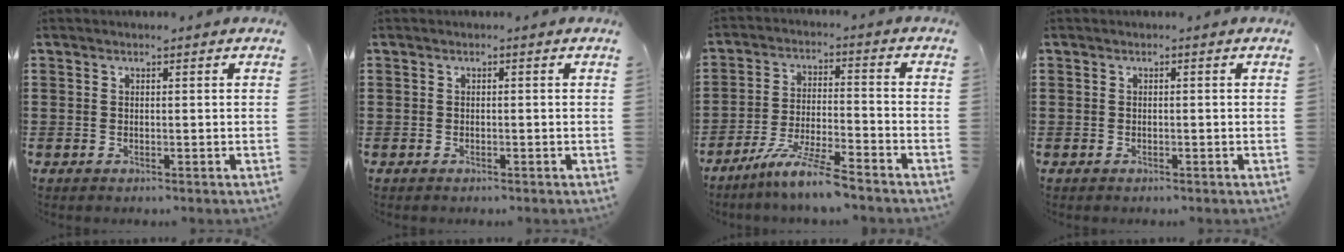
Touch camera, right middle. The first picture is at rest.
{"total": 0.0}
{"total": 7.4, "force": [-6.2, -0.4, 4.0], "torque": [-0.080, -0.015, -0.118]}
{"total": 0.0}